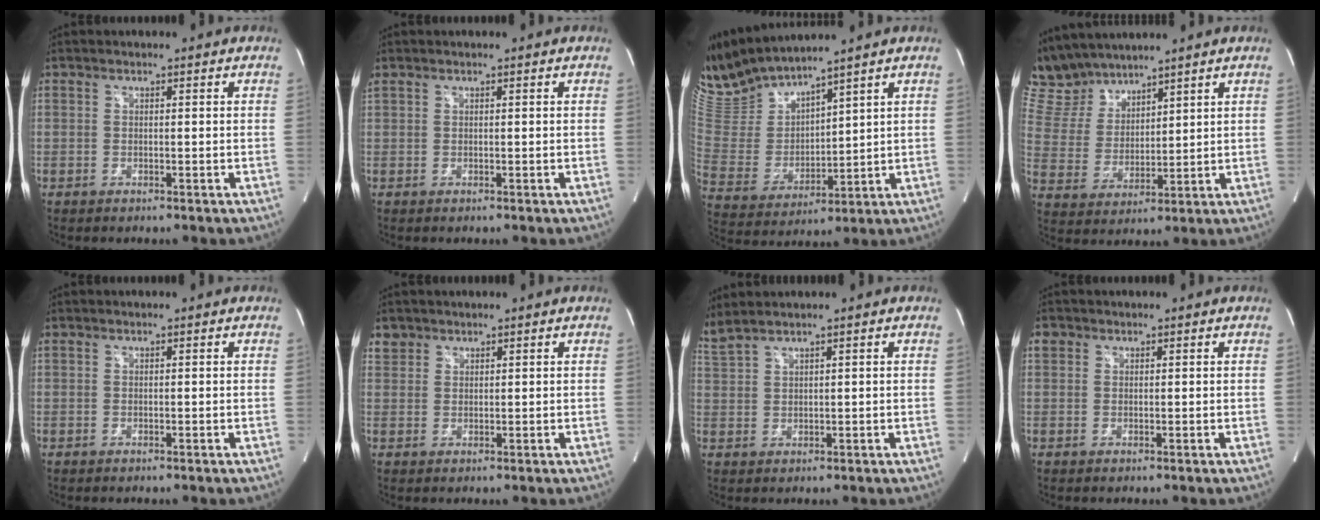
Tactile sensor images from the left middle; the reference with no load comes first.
{"total": 0.6, "force": [0.6, 0.2, 0.3], "torque": [-0.026, 0.021, 0.019]}
{"total": 11.5, "force": [11.0, 0.5, 3.5], "torque": [-0.094, -0.003, 0.239]}
{"total": 9.5, "force": [8.9, 3.0, 1.5], "torque": [-0.054, 0.017, 0.195]}
{"total": 0.0}
{"total": 2.1, "force": [1.6, 1.4, -0.2], "torque": [0.008, 0.007, 0.027]}
{"total": 4.0, "force": [3.5, -0.7, 1.7], "torque": [-0.058, 0.017, 0.083]}
{"total": 1.5, "force": [0.8, 1.2, 0.2], "torque": [0.000, 0.010, 0.011]}